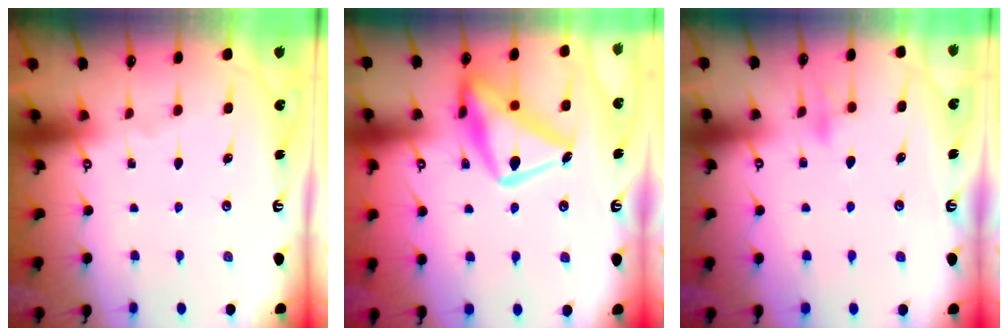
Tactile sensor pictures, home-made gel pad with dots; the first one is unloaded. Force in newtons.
{"total": 18.3, "press": 18.2, "slide": 1.5}
{"total": 7.5, "press": 7.4, "slide": 0.6}